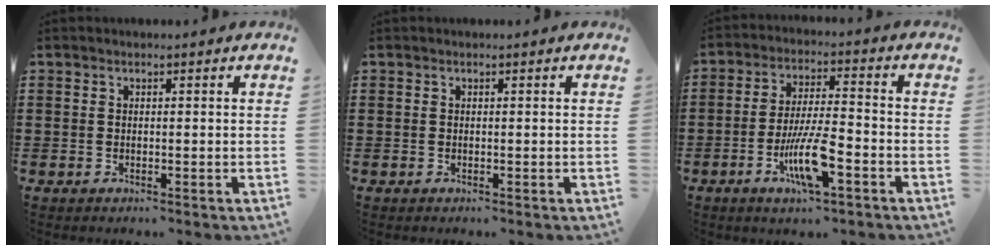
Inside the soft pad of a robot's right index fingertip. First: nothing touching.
{"total": 0.0}
{"total": 9.1, "force": [-3.8, 2.0, 8.0], "torque": [-0.161, -0.010, -0.069]}